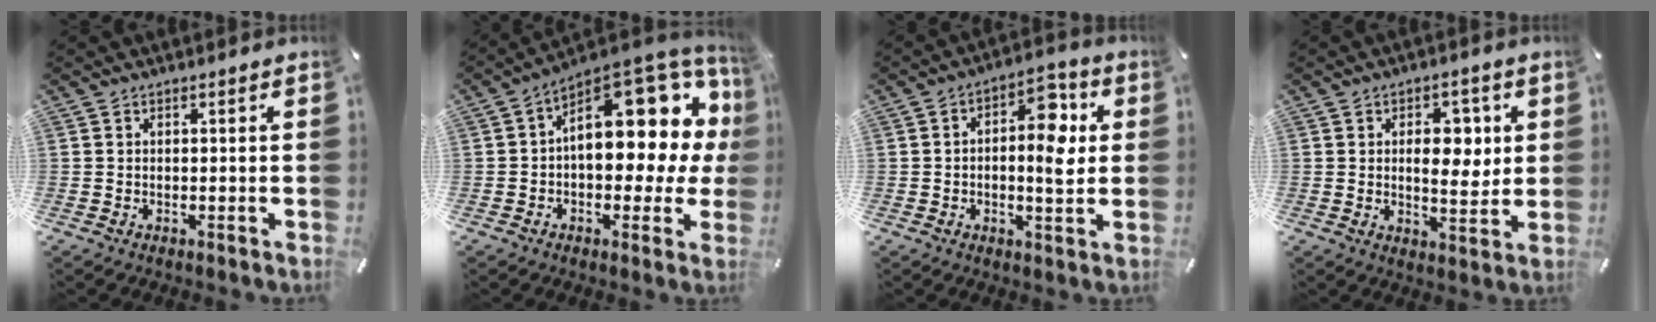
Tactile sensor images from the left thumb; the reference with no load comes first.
{"total": 20.1, "force": [6.1, 10.8, 15.8], "torque": [-0.195, -0.054, 0.103]}
{"total": 10.1, "force": [1.2, 5.1, 8.6], "torque": [-0.102, -0.012, 0.013]}
{"total": 8.9, "force": [1.8, 5.5, 6.7], "torque": [-0.083, -0.006, 0.023]}